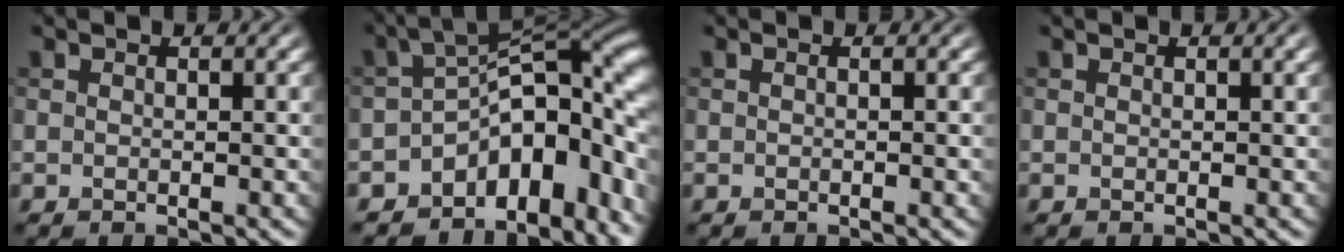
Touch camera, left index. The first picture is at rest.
{"total": 11.2, "force": [-4.7, 6.4, 7.9], "torque": [-0.089, 0.003, -0.078]}
{"total": 0.7, "force": [-0.1, 0.1, 0.6], "torque": [-0.008, -0.001, -0.003]}
{"total": 0.7, "force": [0.4, 0.1, 0.6], "torque": [-0.007, 0.005, 0.006]}